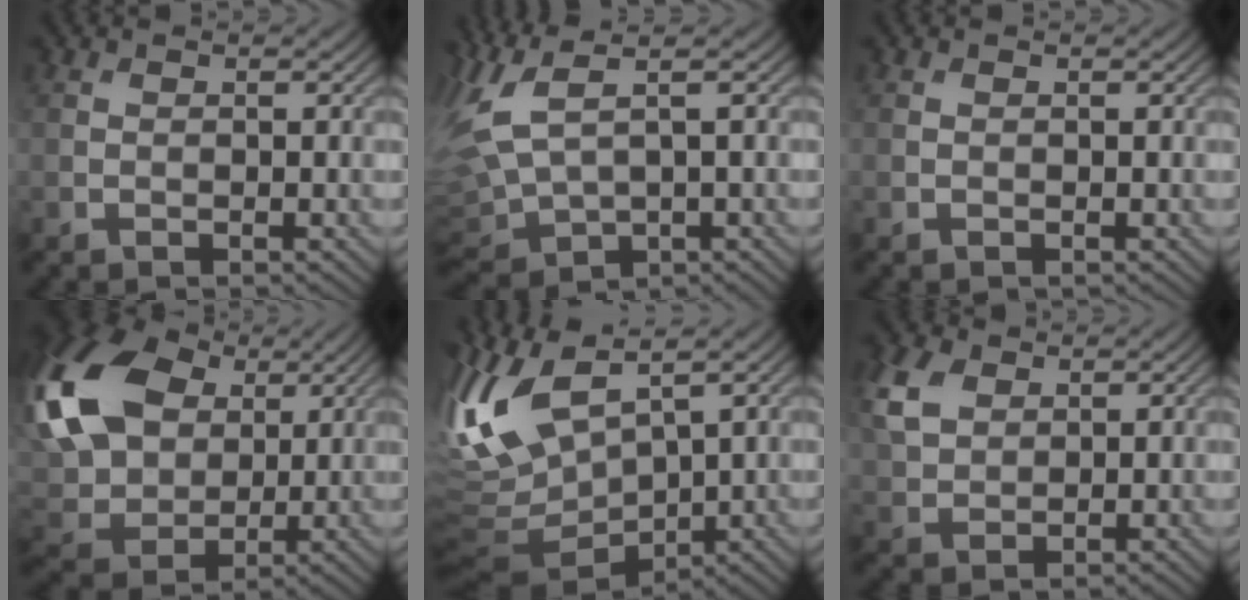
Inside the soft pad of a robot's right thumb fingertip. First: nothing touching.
{"total": 9.5, "force": [3.2, 4.2, 7.8], "torque": [-0.236, -0.002, 0.075]}
{"total": 0.0}
{"total": 18.8, "force": [4.8, 13.7, 12.0], "torque": [-0.305, 0.023, 0.094]}
{"total": 12.2, "force": [3.2, 5.5, 10.4], "torque": [-0.277, 0.005, 0.074]}
{"total": 5.8, "force": [2.4, 3.9, 3.5], "torque": [-0.102, 0.010, 0.048]}